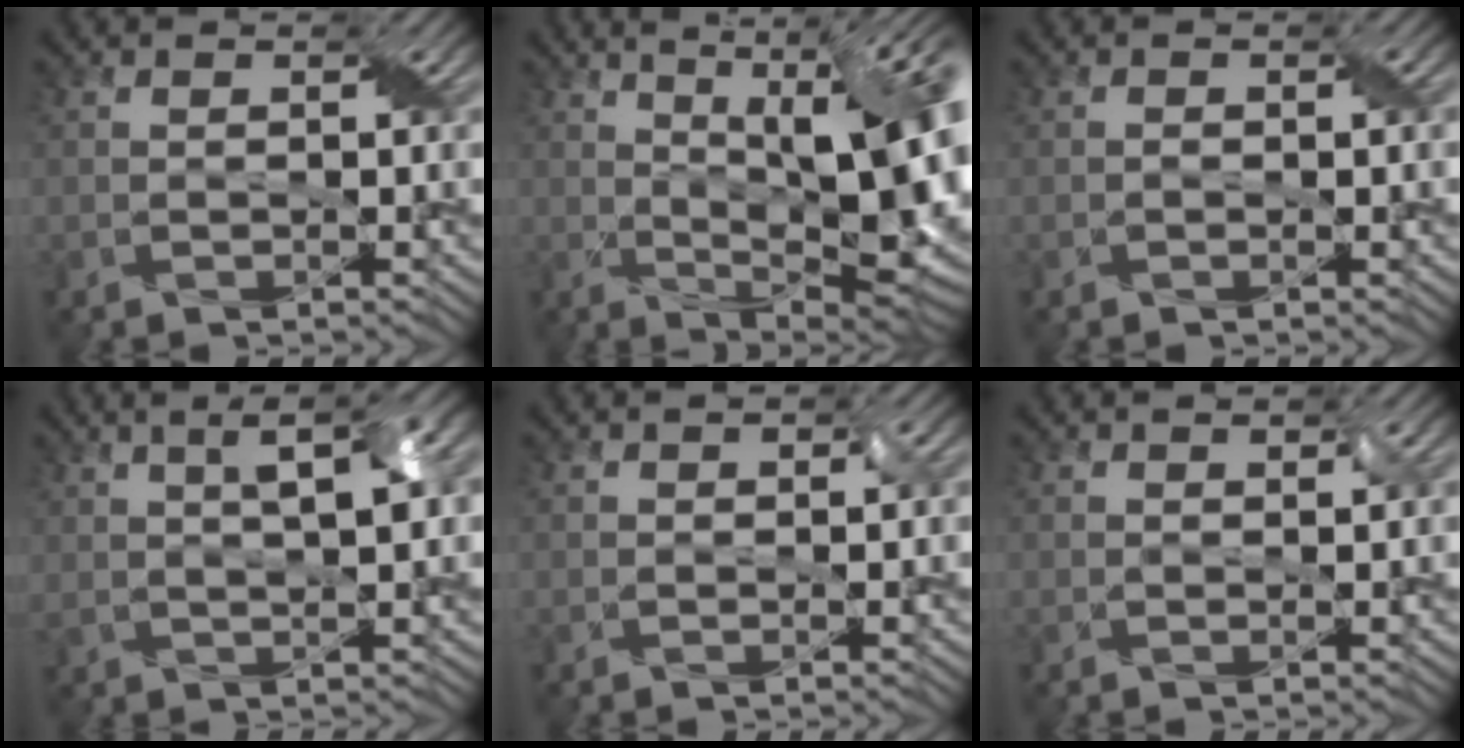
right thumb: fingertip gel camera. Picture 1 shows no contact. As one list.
[{"total": 19.6, "force": [4.1, 7.0, 17.9], "torque": [-0.251, 0.039, 0.077]}, {"total": 1.2, "force": [-0.1, 0.7, 1.0], "torque": [-0.016, 0.000, 0.000]}, {"total": 7.2, "force": [2.3, 2.1, 6.4], "torque": [-0.104, 0.019, 0.032]}, {"total": 1.5, "force": [0.3, 0.9, 1.2], "torque": [-0.020, -0.001, 0.007]}, {"total": 1.3, "force": [0.5, 0.7, 1.0], "torque": [-0.019, -0.001, 0.012]}]